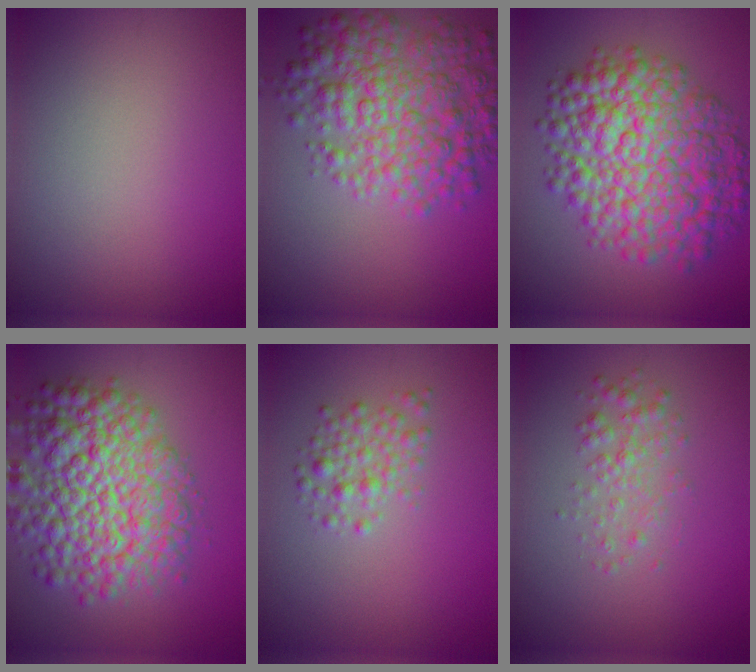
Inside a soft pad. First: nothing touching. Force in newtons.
{"total": 7.7, "press": 7.7, "slide": 0.1}
{"total": 10.9, "press": 10.9, "slide": 0.2}
{"total": 10.1, "press": 10.1, "slide": 0.4}
{"total": 2.3, "press": 2.3, "slide": 0.1}
{"total": 2.1, "press": 2.1, "slide": 0.0}